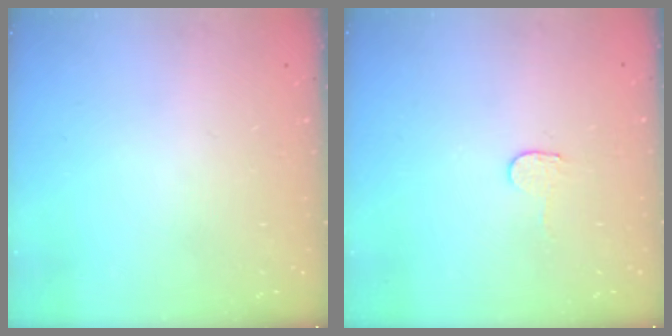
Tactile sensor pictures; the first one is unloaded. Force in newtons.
{"total": 2.3, "press": 2.3, "slide": 0.2}